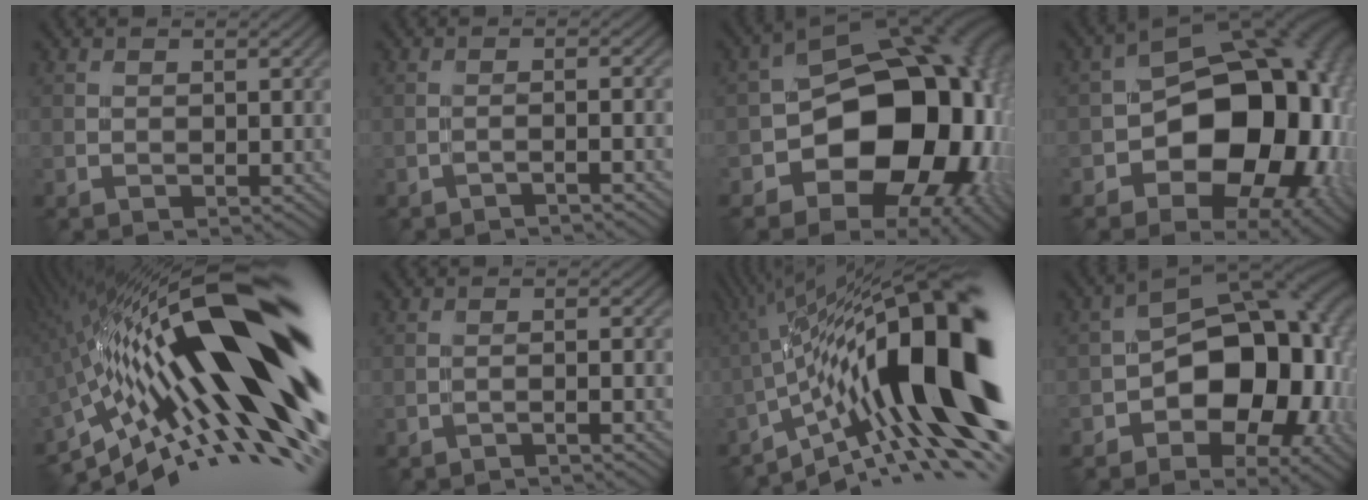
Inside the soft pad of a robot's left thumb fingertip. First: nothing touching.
{"total": 2.0, "force": [-1.2, 0.4, 1.6], "torque": [-0.013, 0.009, -0.037]}
{"total": 17.8, "force": [-4.2, 12.2, 12.3], "torque": [-0.146, -0.027, -0.067]}
{"total": 19.0, "force": [-3.1, 12.8, 13.7], "torque": [-0.155, -0.026, -0.040]}
{"total": 21.6, "force": [-2.4, 7.2, 20.2], "torque": [-0.334, 0.021, -0.074]}
{"total": 1.7, "force": [-1.0, 0.3, 1.4], "torque": [-0.010, 0.009, -0.030]}
{"total": 19.0, "force": [-3.5, 5.0, 18.0], "torque": [-0.270, 0.022, -0.067]}
{"total": 16.5, "force": [-3.1, 10.5, 12.4], "torque": [-0.138, -0.011, -0.051]}